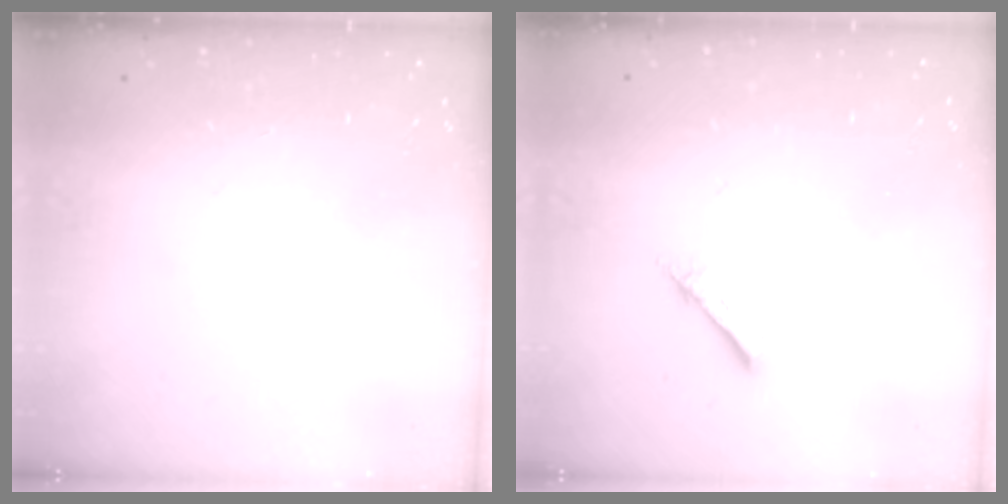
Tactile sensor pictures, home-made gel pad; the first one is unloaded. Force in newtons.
{"total": 2.4, "press": 2.4, "slide": 0.3}